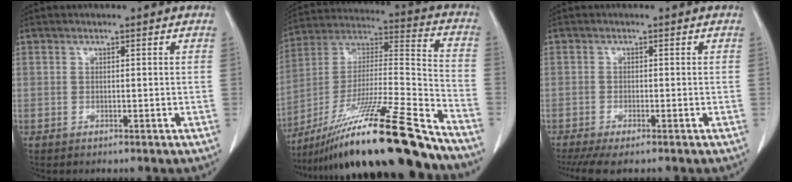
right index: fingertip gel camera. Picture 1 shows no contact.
{"total": 26.8, "force": [-21.1, 0.0, 16.6], "torque": [-0.266, -0.023, -0.366]}
{"total": 5.1, "force": [-4.0, 0.7, 3.0], "torque": [-0.045, -0.011, -0.067]}